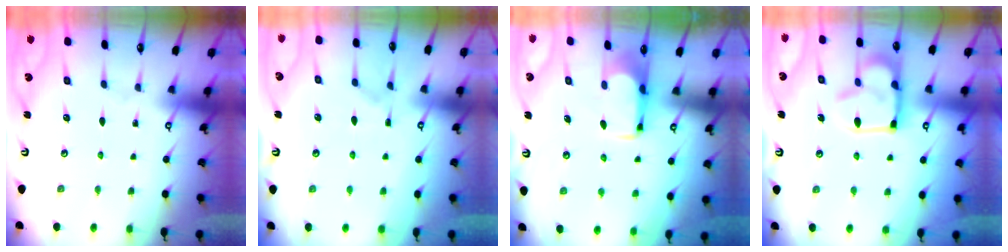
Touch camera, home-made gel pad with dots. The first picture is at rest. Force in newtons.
{"total": 1.7, "press": 1.0, "slide": 1.3}
{"total": 2.1, "press": 2.0, "slide": 0.4}
{"total": 15.5, "press": 15.4, "slide": 1.1}